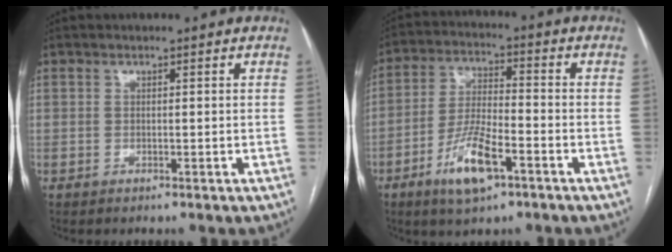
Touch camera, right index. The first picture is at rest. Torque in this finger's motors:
{"motor_torque": [1.04, -0.74, 0.54, 0.14]}